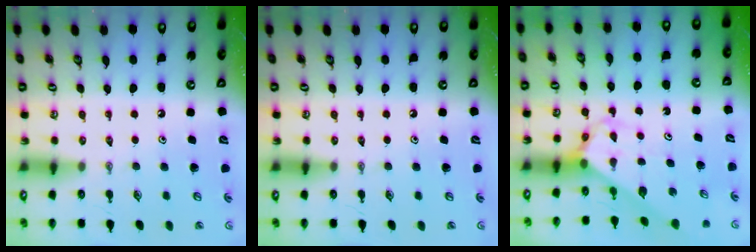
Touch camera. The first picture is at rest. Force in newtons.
{"total": 0.0}
{"total": 3.3, "press": 3.3, "slide": 0.1}